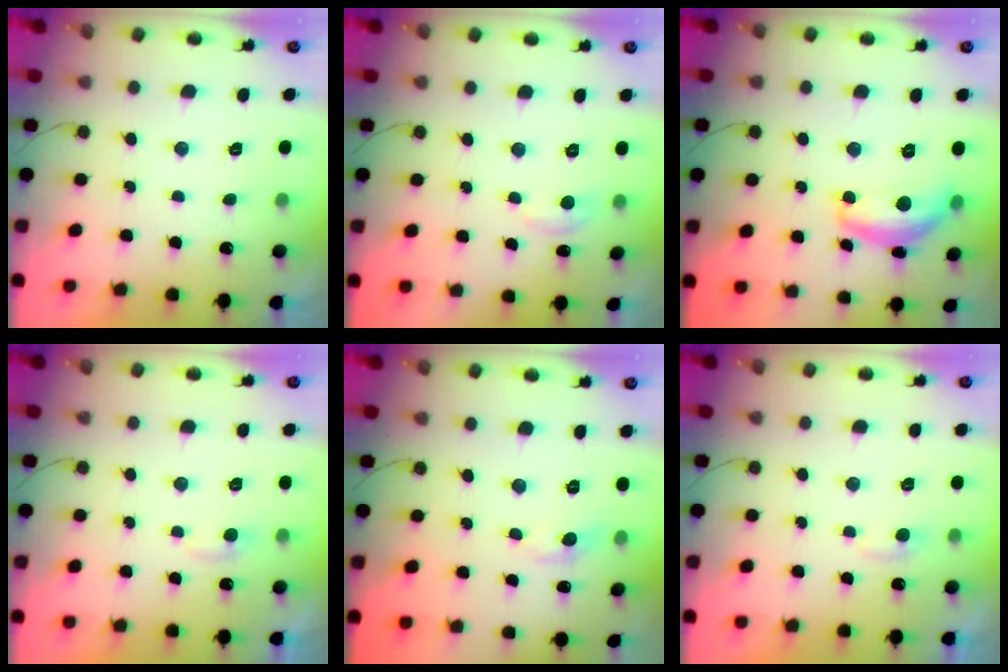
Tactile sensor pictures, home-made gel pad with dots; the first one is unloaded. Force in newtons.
{"total": 4.4, "press": 4.4, "slide": 0.6}
{"total": 14.0, "press": 13.9, "slide": 1.0}
{"total": 2.7, "press": 2.7, "slide": 0.2}
{"total": 2.8, "press": 2.8, "slide": 0.4}
{"total": 2.7, "press": 2.7, "slide": 0.2}